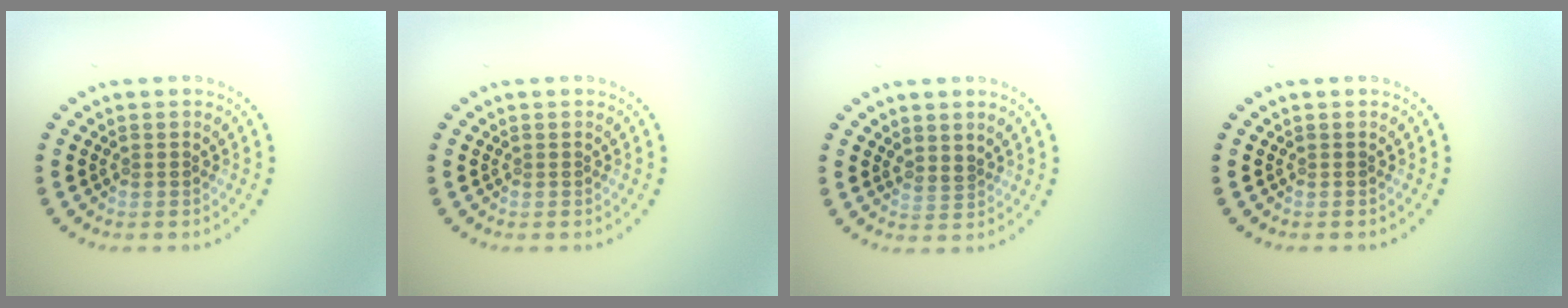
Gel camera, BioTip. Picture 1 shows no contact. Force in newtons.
{"total": 0.0}
{"total": 1.0, "press": 0.6, "slide": 0.8}
{"total": 0.0}